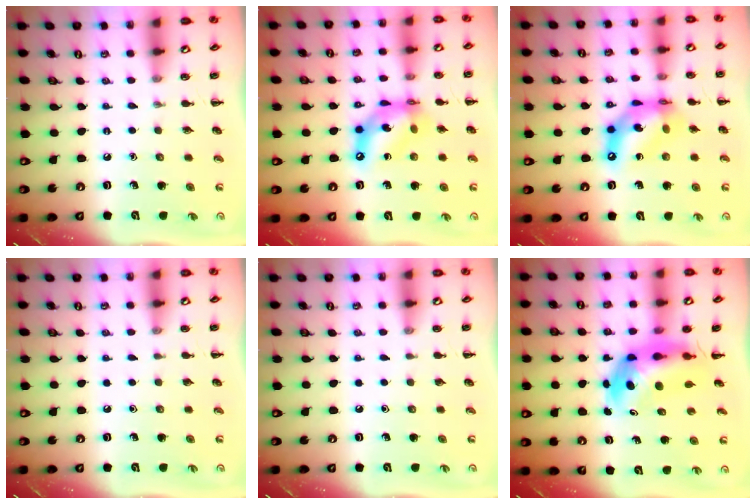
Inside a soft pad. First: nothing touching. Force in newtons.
{"total": 12.7, "press": 12.3, "slide": 3.2}
{"total": 13.6, "press": 13.1, "slide": 3.6}
{"total": 0.0}
{"total": 0.0}
{"total": 6.8, "press": 6.5, "slide": 2.1}